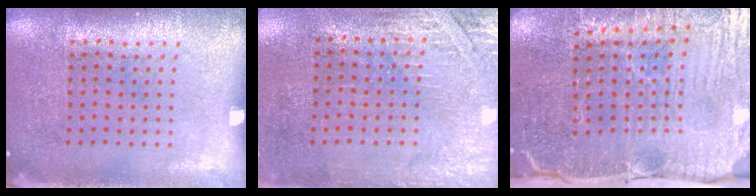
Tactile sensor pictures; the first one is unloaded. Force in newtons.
{"total": 2.7, "press": 2.3, "slide": 1.4}
{"total": 4.3, "press": 4.0, "slide": 1.6}